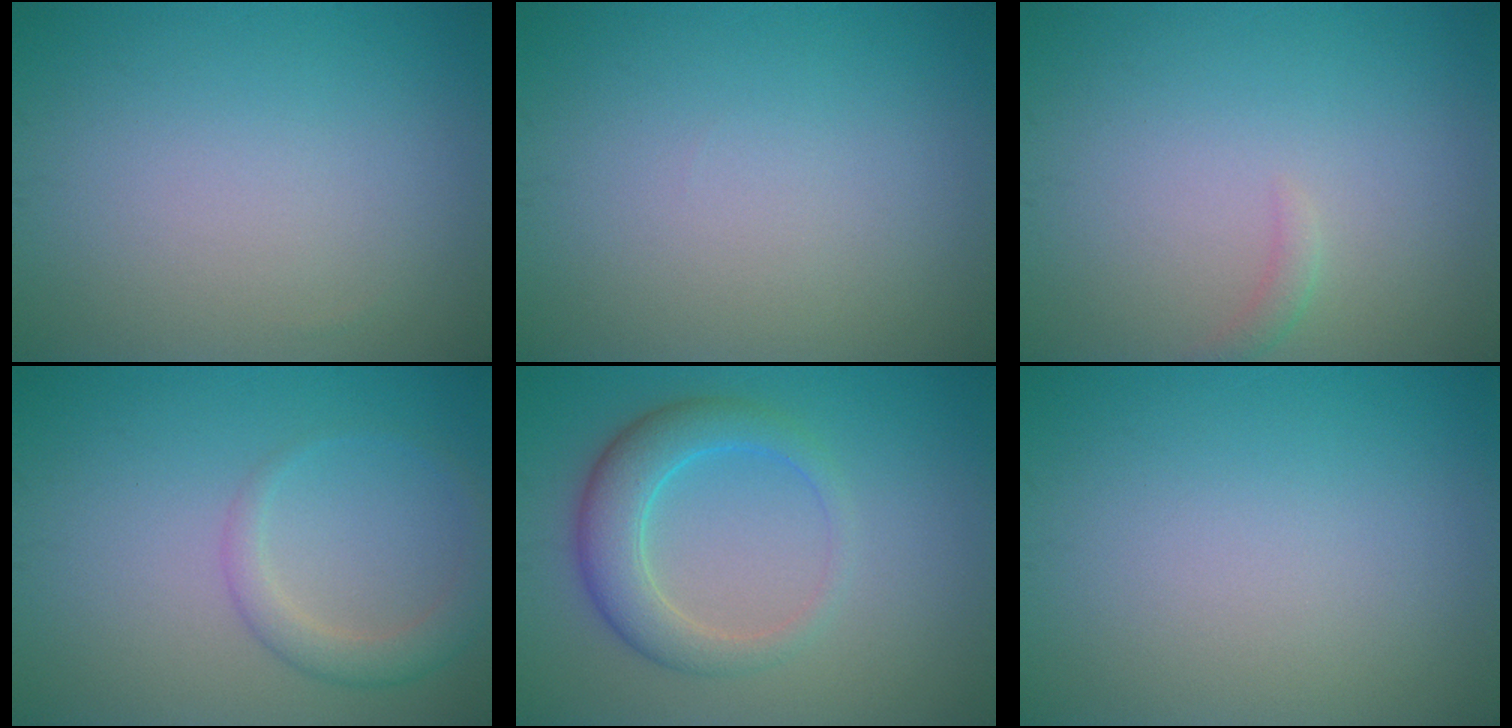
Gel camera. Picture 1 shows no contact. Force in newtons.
{"total": 0.0}
{"total": 0.9, "press": 0.8, "slide": 0.1}
{"total": 2.5, "press": 2.5, "slide": 0.1}
{"total": 4.4, "press": 4.4, "slide": 0.1}
{"total": 0.0}